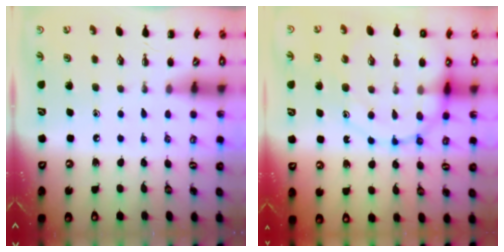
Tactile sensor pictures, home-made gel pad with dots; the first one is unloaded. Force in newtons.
{"total": 16.1, "press": 15.9, "slide": 2.6}